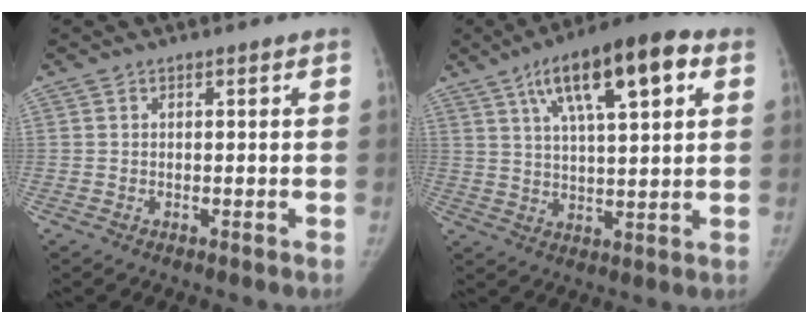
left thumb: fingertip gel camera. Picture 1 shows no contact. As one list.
[{"total": 16.5, "force": [7.3, 5.4, 13.8], "torque": [-0.197, -0.005, 0.113]}]